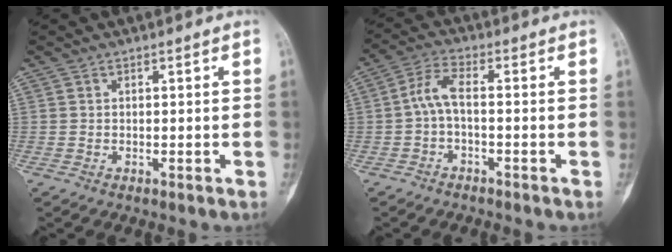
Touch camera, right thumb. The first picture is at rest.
{"total": 4.8, "force": [-0.9, 1.5, 4.4], "torque": [-0.098, 0.021, -0.025]}